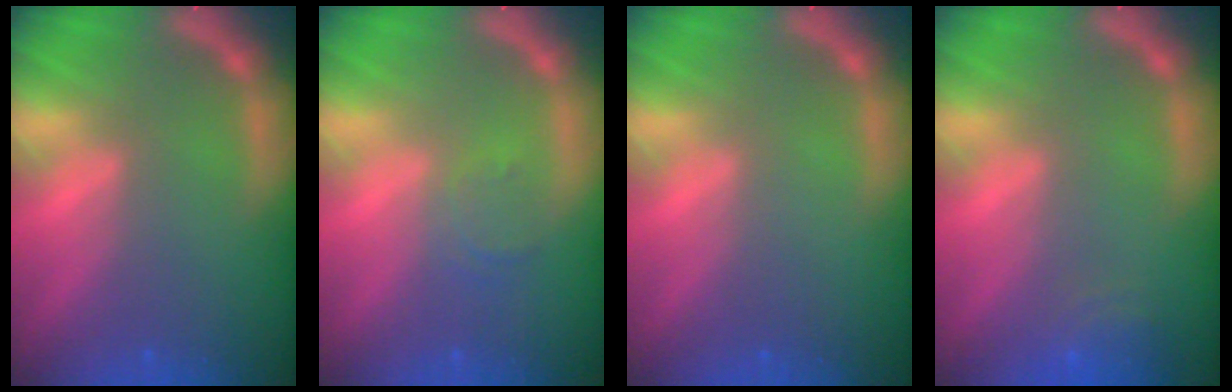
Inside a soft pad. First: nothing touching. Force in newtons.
{"total": 1.9}
{"total": 0.0}
{"total": 3.0}